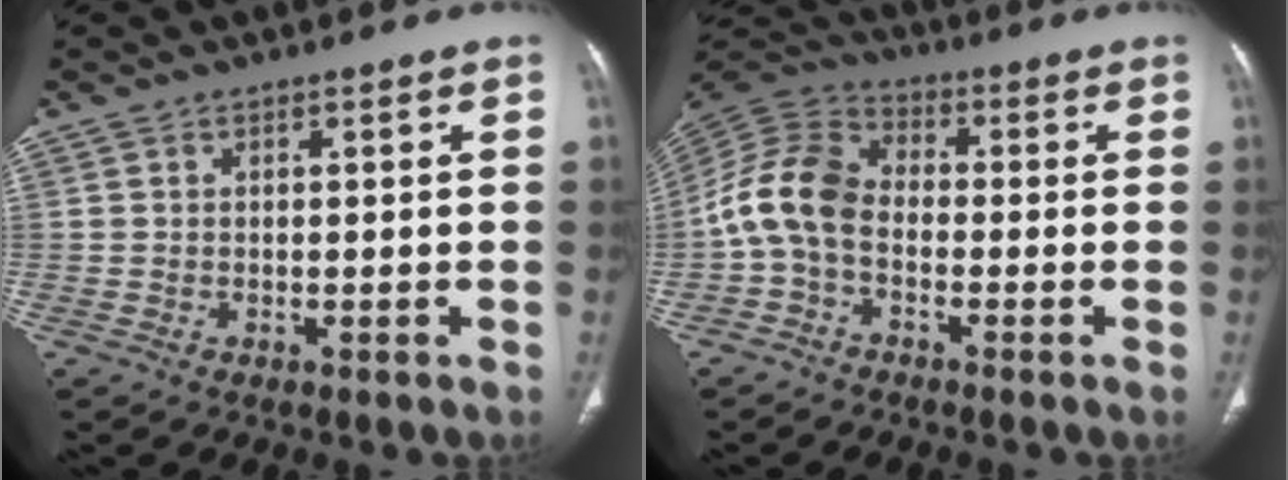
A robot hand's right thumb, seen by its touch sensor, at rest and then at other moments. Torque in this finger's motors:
{"motor_torque": [-0.08, 0.58, 0.85, -0.78, 0.21]}